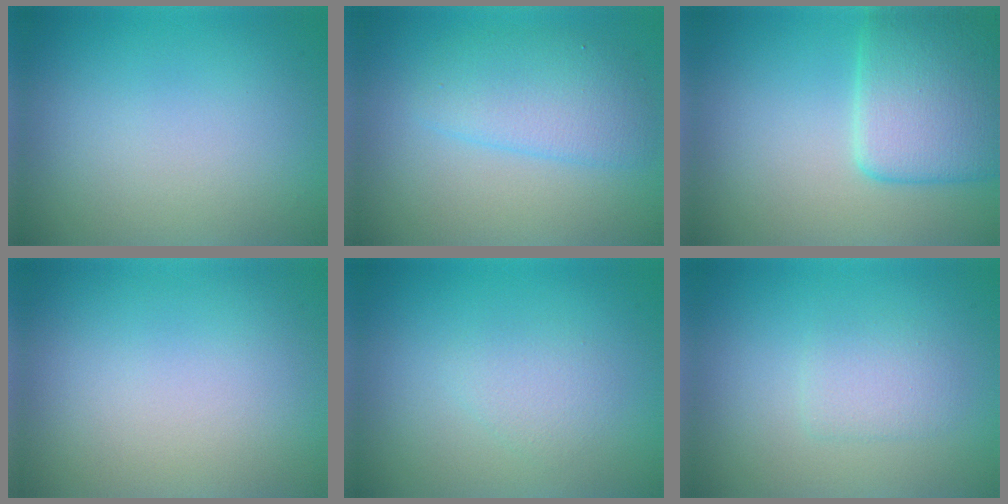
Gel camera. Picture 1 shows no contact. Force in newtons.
{"total": 3.7, "press": 3.7, "slide": 0.2}
{"total": 6.2, "press": 6.2, "slide": 0.2}
{"total": 0.0}
{"total": 1.5, "press": 1.5, "slide": 0.1}
{"total": 1.7, "press": 1.7, "slide": 0.3}